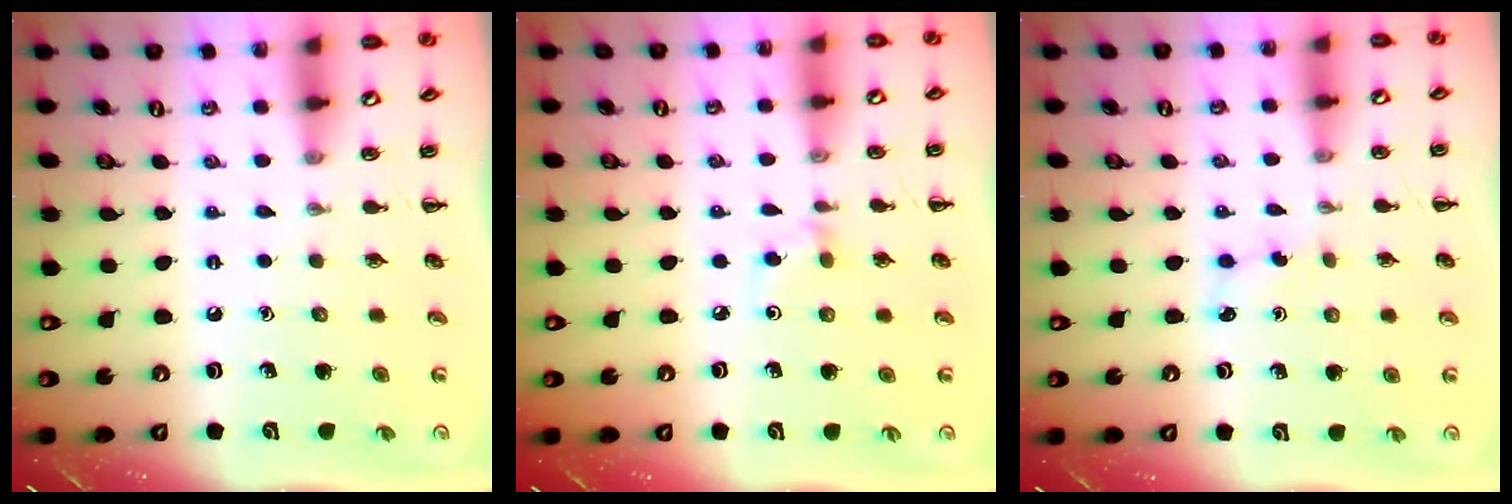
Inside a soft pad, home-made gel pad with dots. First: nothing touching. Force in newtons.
{"total": 4.4, "press": 4.2, "slide": 1.5}
{"total": 2.6, "press": 2.5, "slide": 0.8}